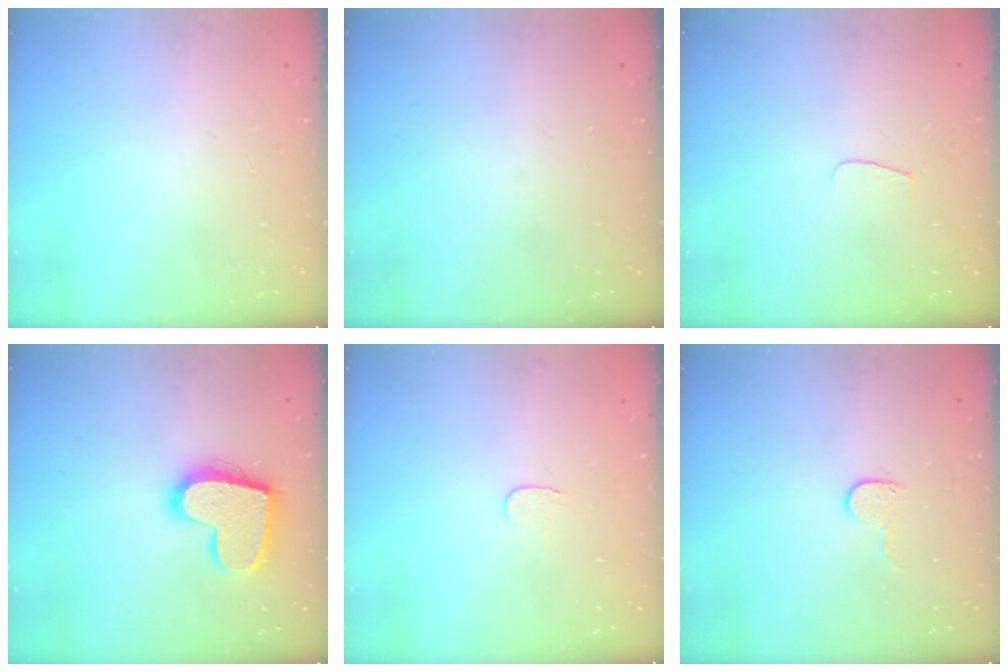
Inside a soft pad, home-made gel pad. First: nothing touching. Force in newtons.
{"total": 0.0}
{"total": 4.3, "press": 4.2, "slide": 0.4}
{"total": 16.9, "press": 16.8, "slide": 1.2}
{"total": 3.3, "press": 3.3, "slide": 0.4}
{"total": 3.8, "press": 3.8, "slide": 0.4}